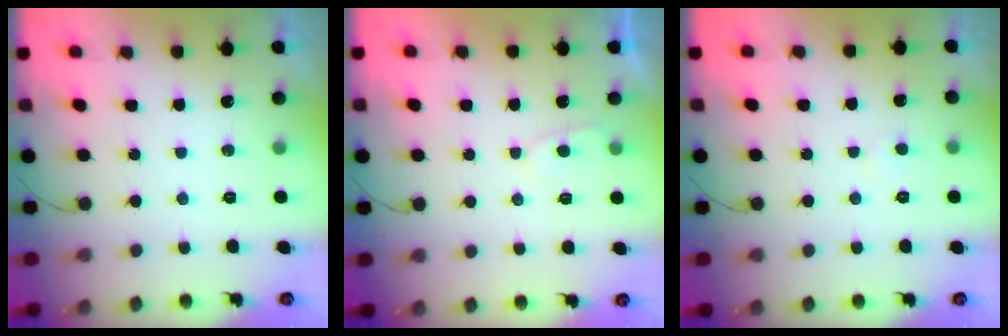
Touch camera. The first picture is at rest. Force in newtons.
{"total": 2.9, "press": 2.9, "slide": 0.4}
{"total": 2.8, "press": 2.7, "slide": 0.4}